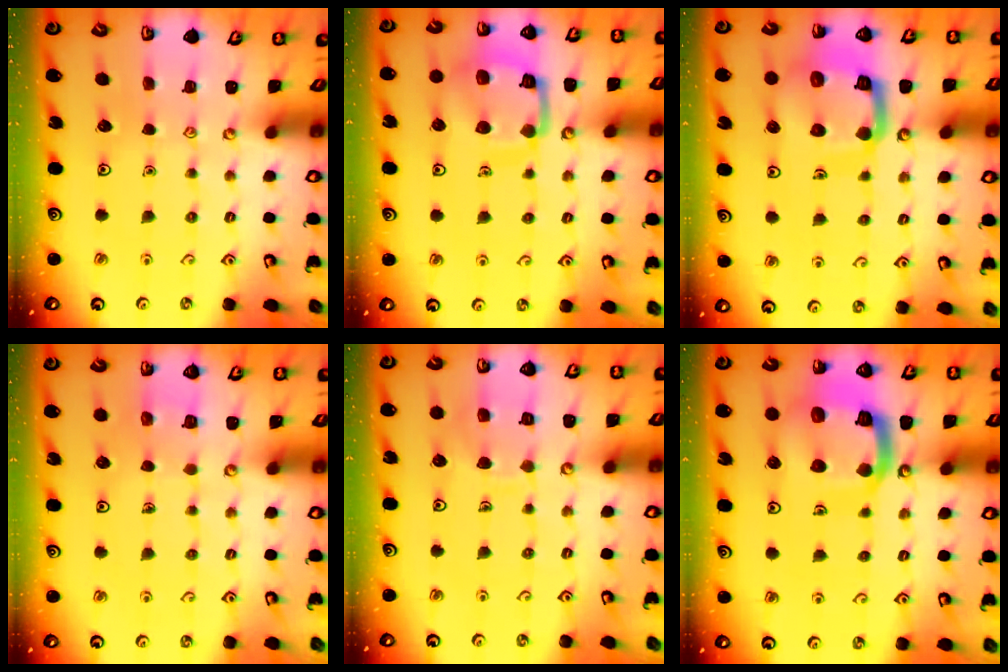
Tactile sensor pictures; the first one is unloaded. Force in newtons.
{"total": 13.7, "press": 13.7, "slide": 1.4}
{"total": 15.1, "press": 14.9, "slide": 1.8}
{"total": 2.7, "press": 2.7, "slide": 0.1}
{"total": 8.9, "press": 8.9, "slide": 0.9}
{"total": 16.1, "press": 16.0, "slide": 1.8}